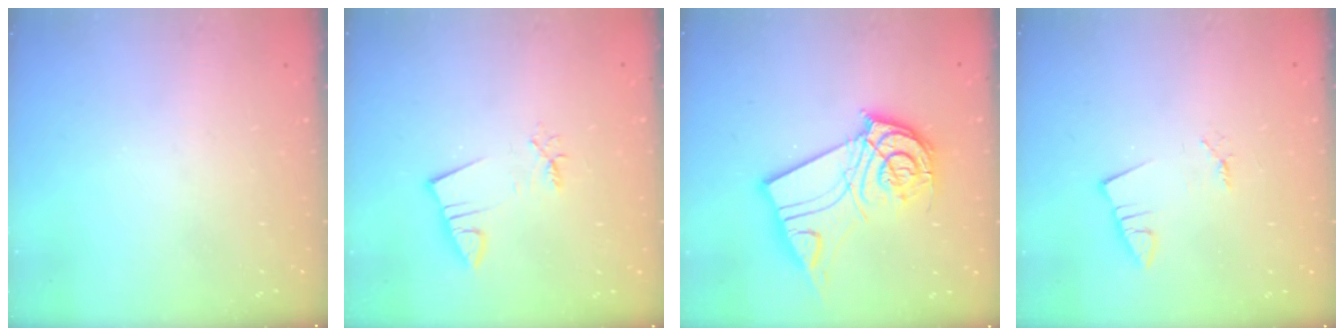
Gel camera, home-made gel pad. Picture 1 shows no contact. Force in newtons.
{"total": 2.7, "press": 2.7, "slide": 0.4}
{"total": 15.9, "press": 15.8, "slide": 1.8}
{"total": 1.3, "press": 1.3, "slide": 0.0}